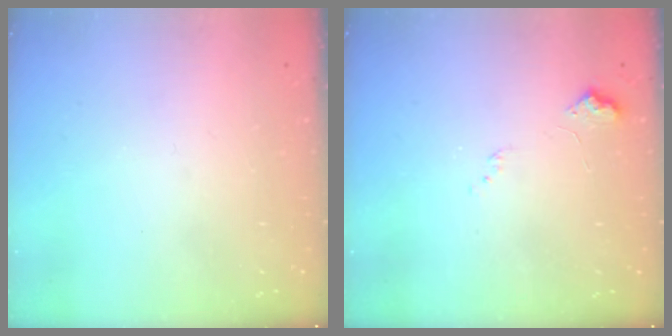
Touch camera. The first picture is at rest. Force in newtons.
{"total": 7.8, "press": 7.7, "slide": 1.0}